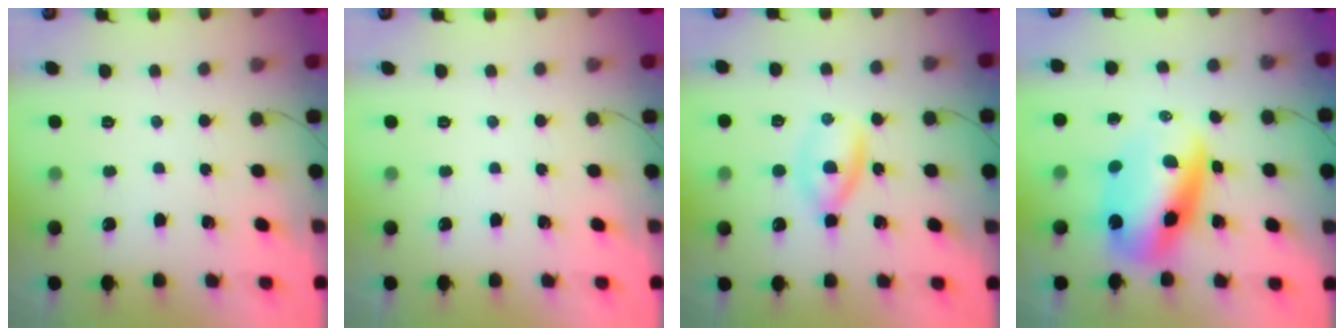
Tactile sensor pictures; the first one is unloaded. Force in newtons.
{"total": 0.0}
{"total": 3.0, "press": 2.9, "slide": 0.9}
{"total": 11.2, "press": 10.8, "slide": 3.0}